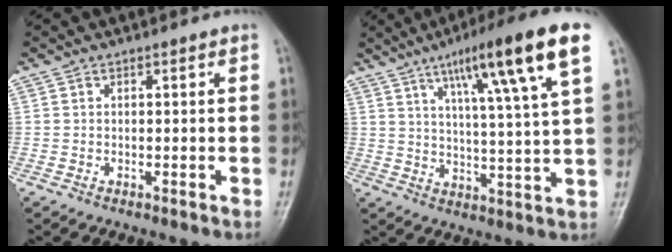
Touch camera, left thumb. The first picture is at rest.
{"total": 17.8, "force": [8.8, 1.8, 15.3], "torque": [-0.230, -0.019, 0.132]}